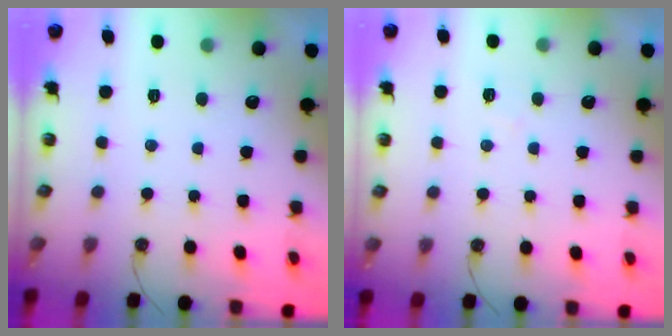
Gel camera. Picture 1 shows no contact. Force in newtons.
{"total": 4.6, "press": 4.6, "slide": 0.7}